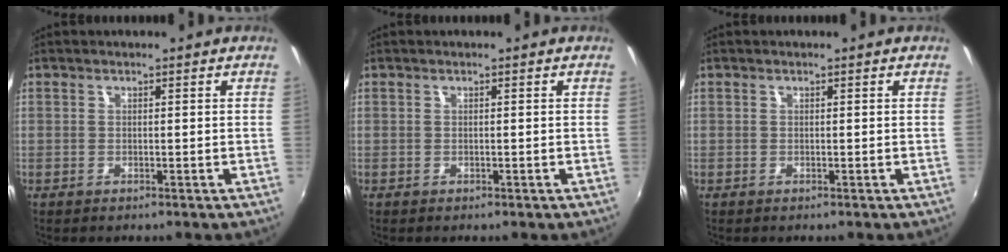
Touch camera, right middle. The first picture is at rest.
{"total": 0.0}
{"total": 0.0}